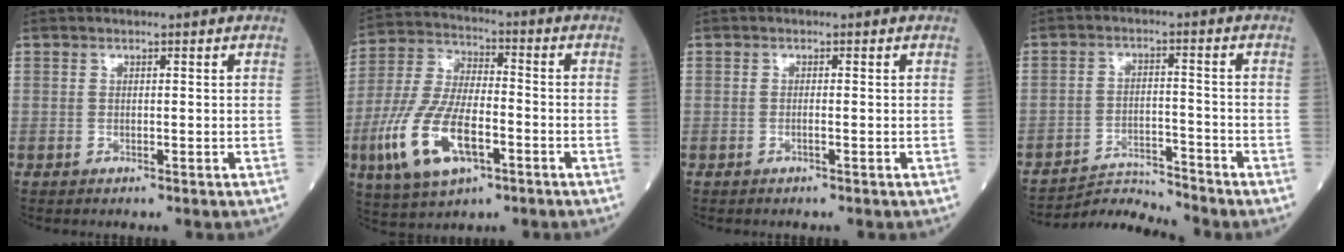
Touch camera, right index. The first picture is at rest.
{"total": 14.7, "force": [-5.4, 5.8, 12.4], "torque": [-0.271, -0.005, -0.097]}
{"total": 0.6, "force": [-0.3, -0.1, 0.6], "torque": [-0.013, 0.000, -0.005]}
{"total": 6.2, "force": [-5.9, -1.5, -1.2], "torque": [0.012, 0.000, -0.103]}